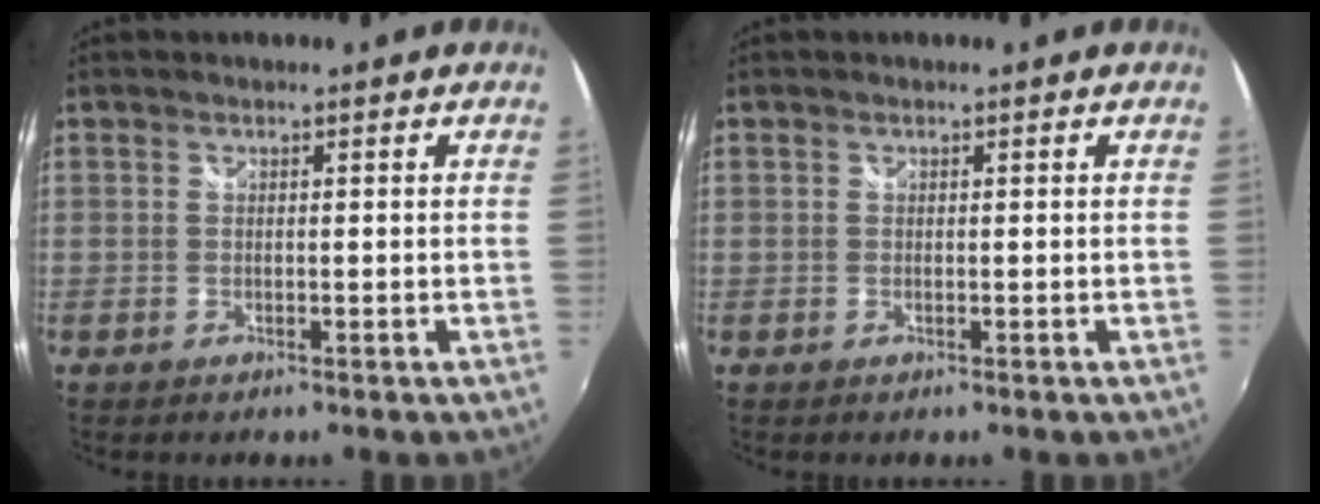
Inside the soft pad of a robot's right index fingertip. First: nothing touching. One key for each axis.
{"total": 0.0}